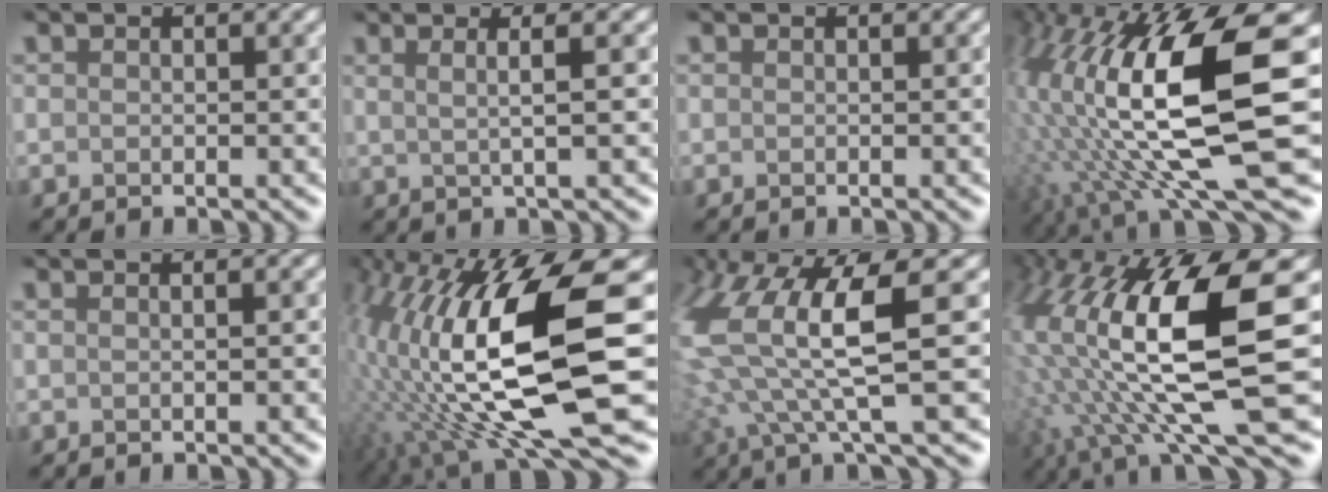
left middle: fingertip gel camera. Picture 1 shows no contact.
{"total": 2.6, "force": [1.0, 0.5, 2.4], "torque": [-0.035, 0.012, -0.007]}
{"total": 0.0}
{"total": 14.4, "force": [2.1, 4.1, 13.6], "torque": [-0.279, -0.007, 0.062]}
{"total": 1.9, "force": [0.8, 1.1, 1.3], "torque": [0.006, 0.010, -0.012]}
{"total": 14.0, "force": [0.6, 3.6, 13.5], "torque": [-0.273, -0.010, 0.034]}
{"total": 8.7, "force": [1.9, 1.9, 8.2], "torque": [-0.188, -0.004, 0.047]}
{"total": 12.8, "force": [2.7, 3.6, 12.0], "torque": [-0.258, -0.012, 0.068]}